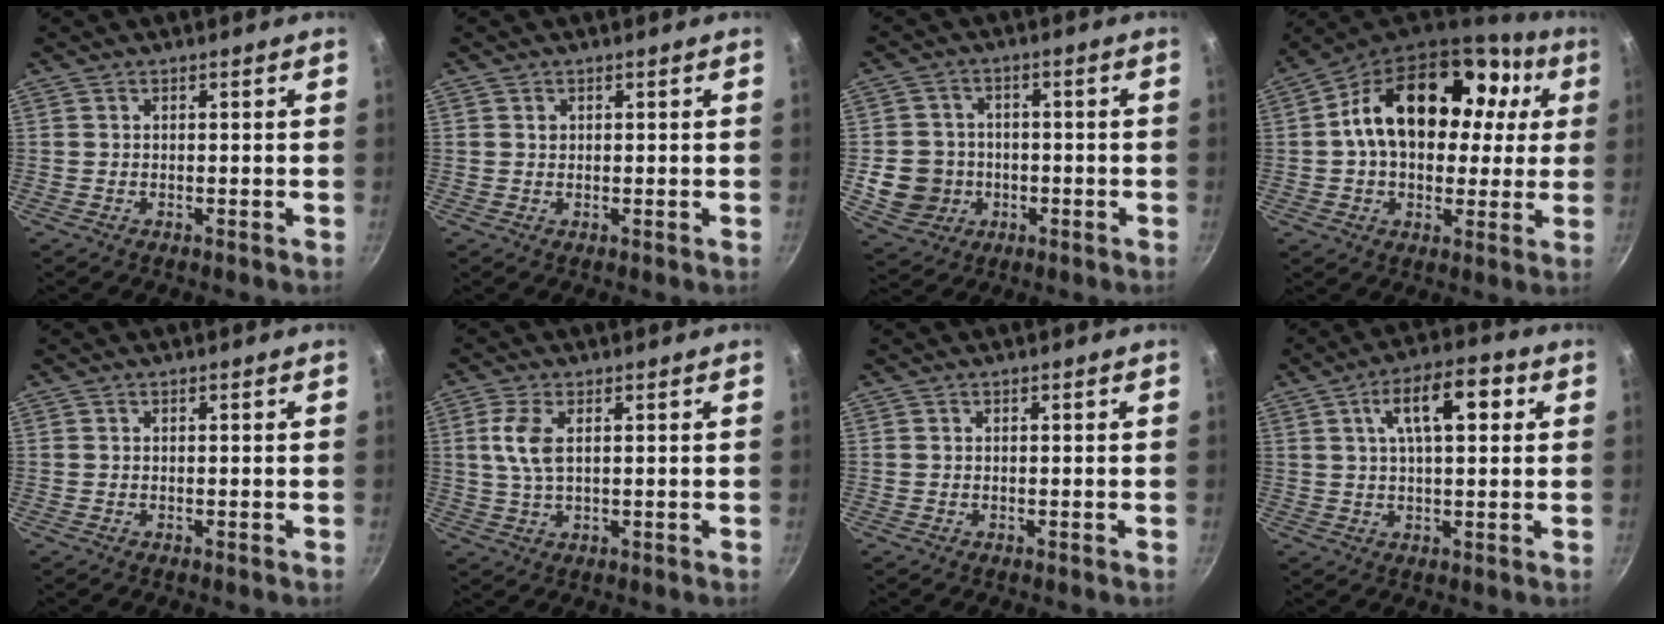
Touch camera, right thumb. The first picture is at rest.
{"total": 0.8, "force": [0.3, 0.7, 0.3], "torque": [-0.003, 0.002, 0.006]}
{"total": 8.9, "force": [-1.7, 8.1, 3.1], "torque": [-0.034, 0.015, -0.021]}
{"total": 24.3, "force": [5.5, 16.2, 17.3], "torque": [-0.271, 0.032, 0.079]}
{"total": 0.0}
{"total": 5.7, "force": [1.3, 2.6, 4.9], "torque": [-0.106, 0.002, 0.027]}
{"total": 0.0}
{"total": 11.0, "force": [3.3, 4.8, 9.4], "torque": [-0.137, 0.016, 0.046]}